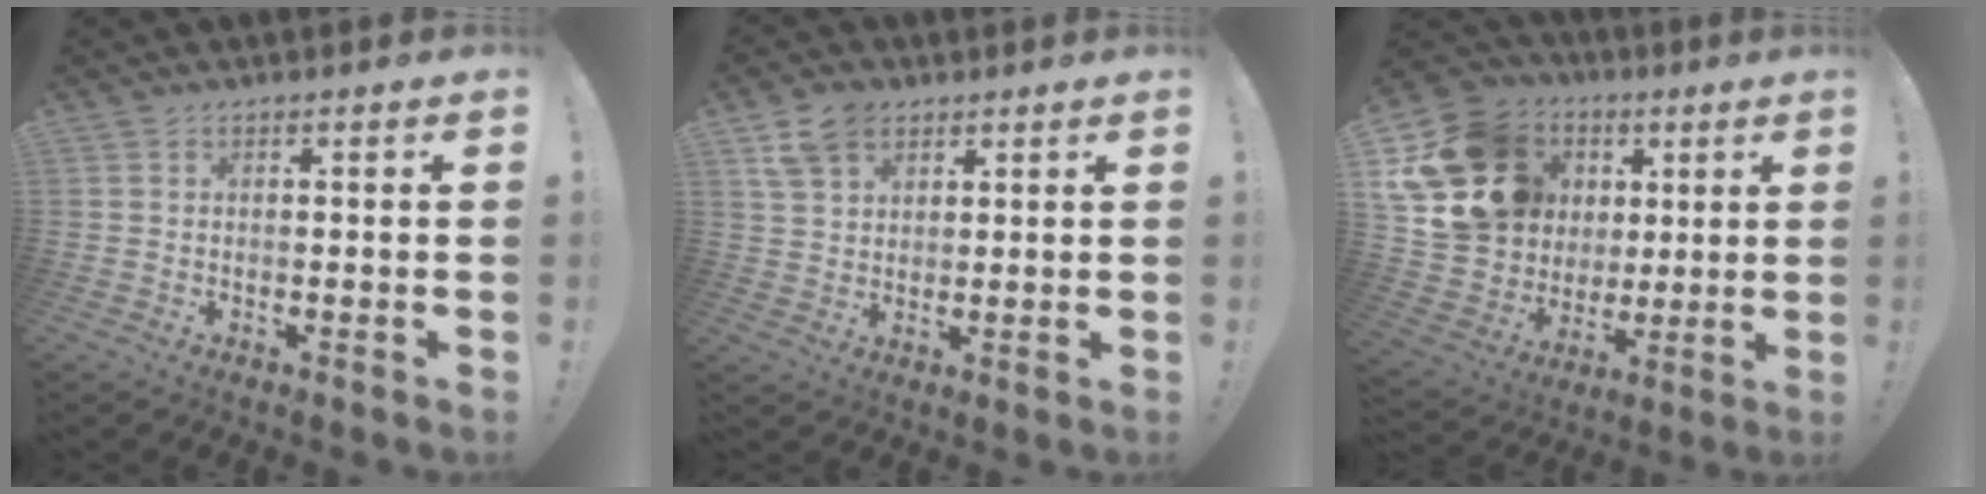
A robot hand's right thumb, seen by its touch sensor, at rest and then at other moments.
{"total": 8.9, "force": [5.4, 5.9, 4.0], "torque": [-0.062, -0.018, 0.105]}
{"total": 21.5, "force": [7.2, 18.0, 9.2], "torque": [-0.157, -0.027, 0.177]}